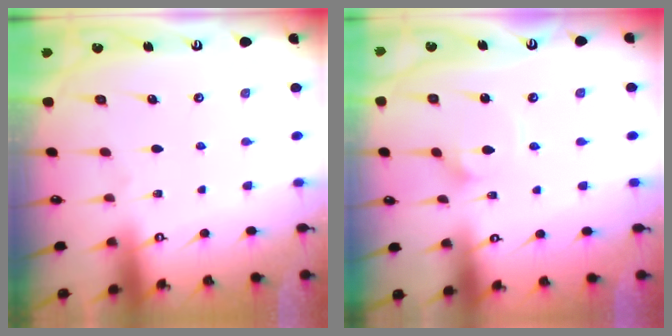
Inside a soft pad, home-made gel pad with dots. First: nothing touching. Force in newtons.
{"total": 2.0, "press": 2.0, "slide": 0.1}